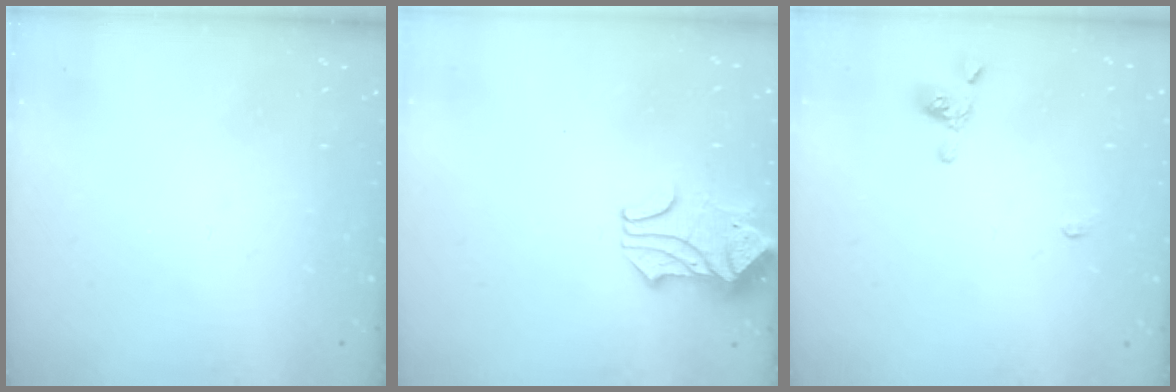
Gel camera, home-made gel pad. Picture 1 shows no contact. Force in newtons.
{"total": 1.6, "press": 1.2, "slide": 1.0}
{"total": 0.5, "press": 0.5, "slide": 0.3}